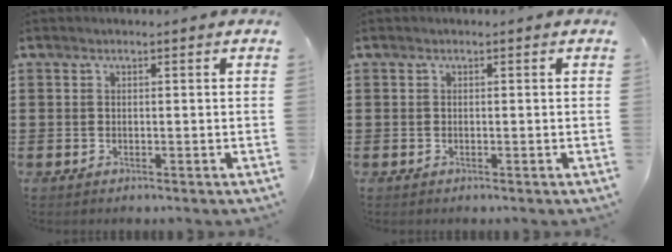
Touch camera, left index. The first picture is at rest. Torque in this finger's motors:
{"motor_torque": [-0.03, -0.01, 0.00, 0.00]}